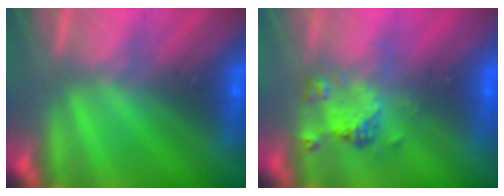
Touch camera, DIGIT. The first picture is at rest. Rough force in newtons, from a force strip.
{"total": 2.4}